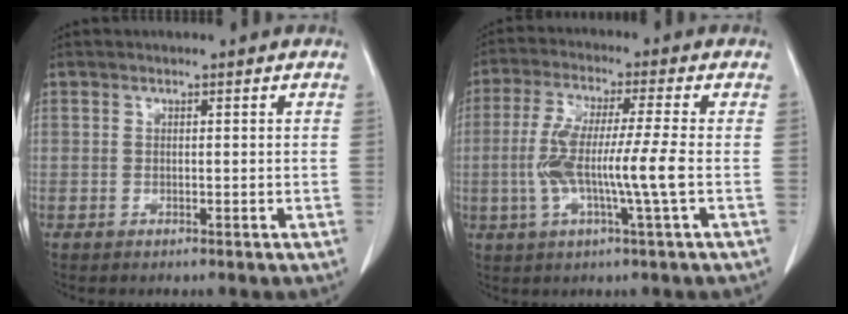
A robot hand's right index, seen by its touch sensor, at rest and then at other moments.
{"total": 9.9, "force": [-1.5, -0.2, 9.8], "torque": [-0.196, 0.004, -0.030]}